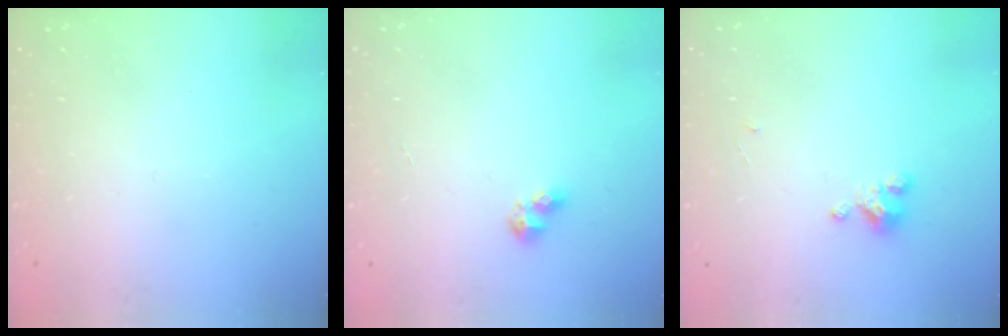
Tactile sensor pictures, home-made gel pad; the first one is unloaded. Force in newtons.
{"total": 3.5, "press": 3.5, "slide": 0.3}
{"total": 2.7, "press": 2.7, "slide": 0.3}